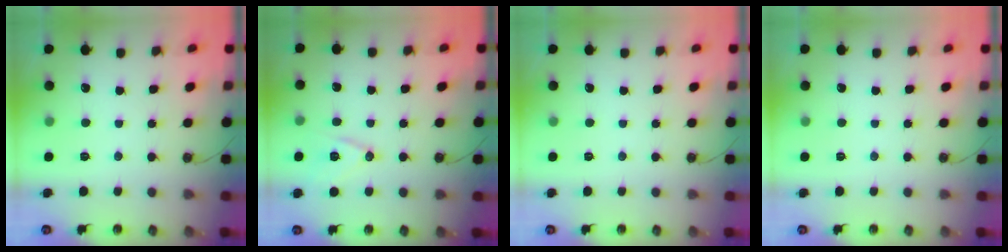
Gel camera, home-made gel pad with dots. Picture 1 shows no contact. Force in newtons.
{"total": 10.1, "press": 9.5, "slide": 3.5}
{"total": 0.0}
{"total": 0.0}